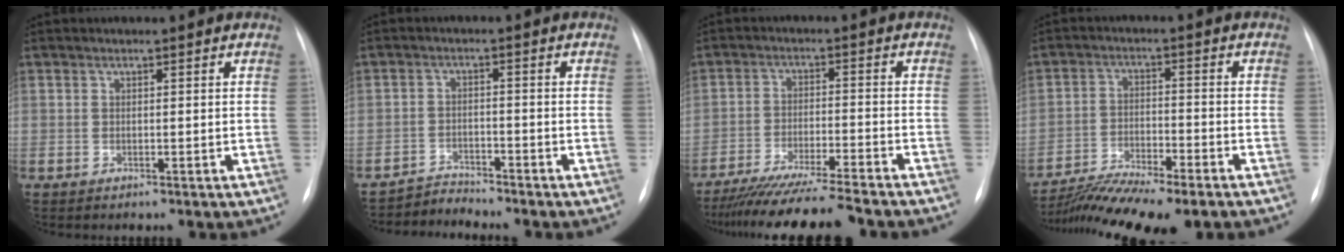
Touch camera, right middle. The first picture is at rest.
{"total": 3.1, "force": [-2.8, -0.5, -1.3], "torque": [0.030, -0.014, -0.049]}
{"total": 15.4, "force": [-13.7, -0.4, 6.9], "torque": [-0.109, -0.034, -0.215]}
{"total": 11.4, "force": [-9.5, 0.9, 6.2], "torque": [-0.113, -0.014, -0.154]}